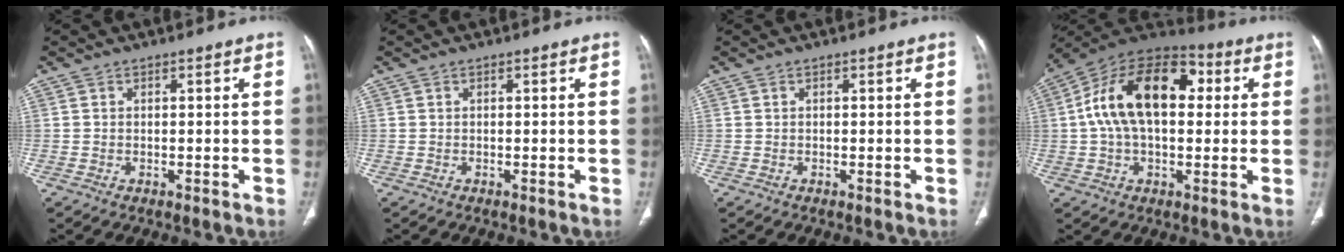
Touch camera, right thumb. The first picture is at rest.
{"total": 0.0}
{"total": 0.0}
{"total": 19.8, "force": [3.1, 11.6, 15.7], "torque": [-0.256, 0.036, 0.043]}